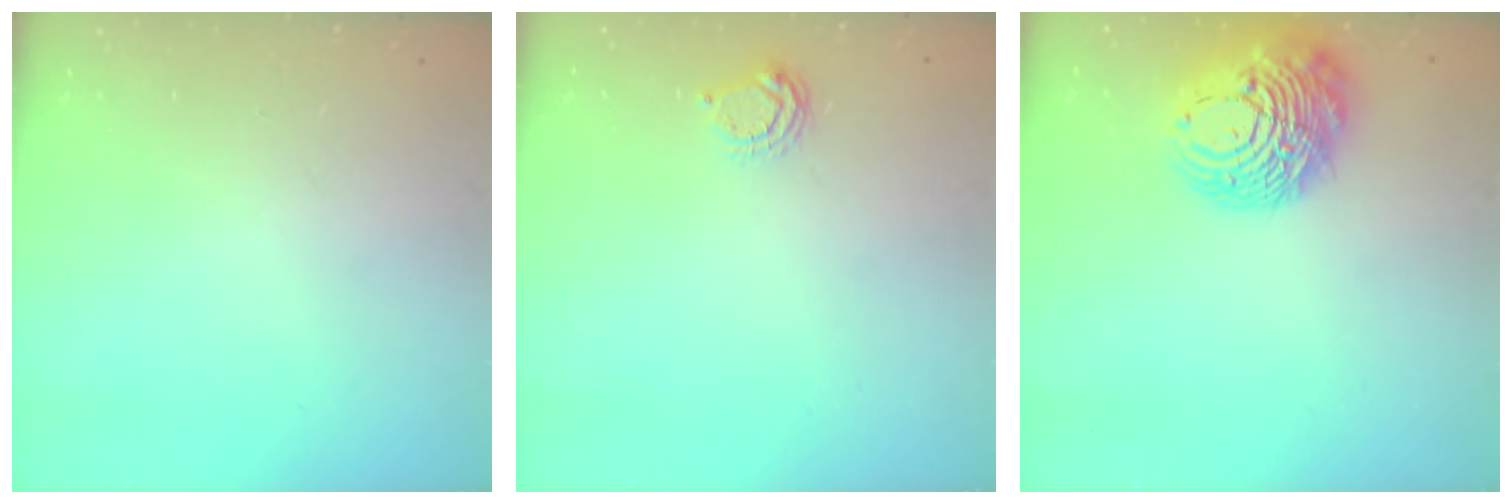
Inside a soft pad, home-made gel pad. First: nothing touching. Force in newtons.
{"total": 4.7, "press": 4.7, "slide": 0.5}
{"total": 16.9, "press": 16.8, "slide": 1.7}